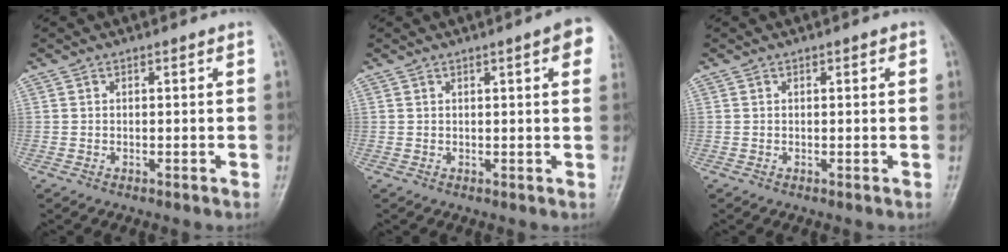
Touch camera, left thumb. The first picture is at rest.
{"total": 5.6, "force": [2.3, 1.0, 5.0], "torque": [-0.049, 0.001, 0.022]}
{"total": 0.8, "force": [0.3, 0.3, 0.7], "torque": [-0.005, 0.001, 0.003]}